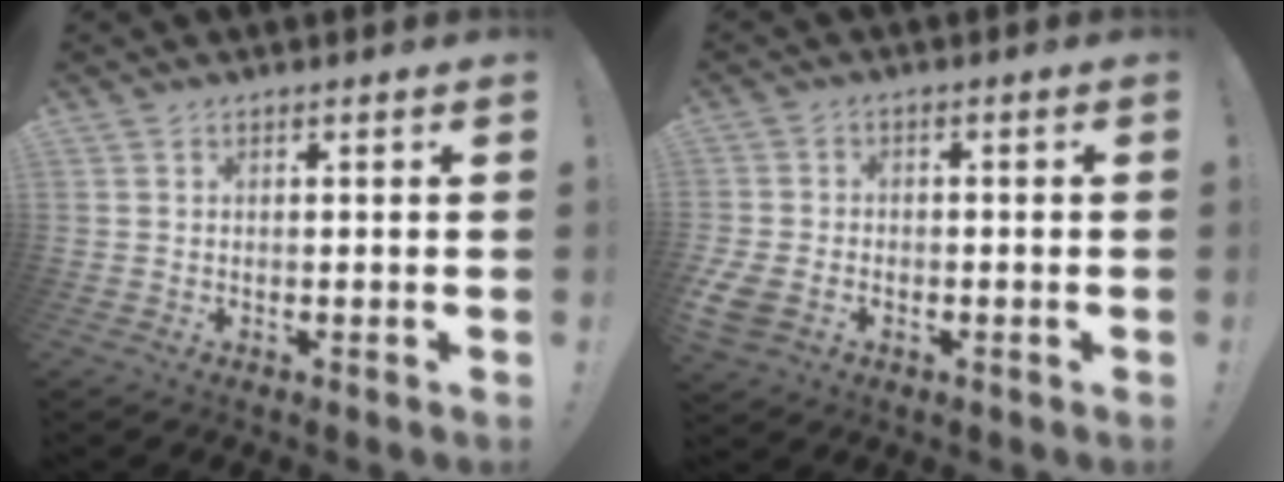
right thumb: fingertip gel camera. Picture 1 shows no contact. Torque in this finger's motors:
{"motor_torque": [0.83, 0.86, 0.87, -0.77, 0.10]}